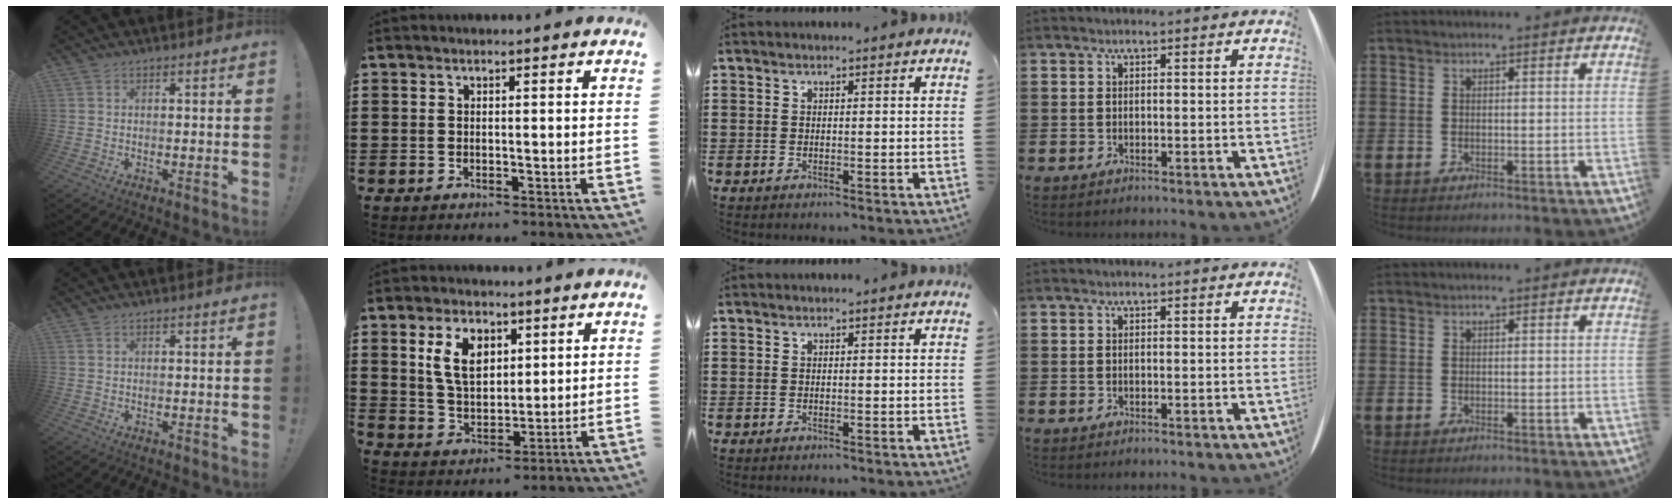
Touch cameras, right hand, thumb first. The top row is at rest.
{"index": {"total": 7.7, "force": [3.0, 4.8, 5.2], "torque": [-0.105, 0.009, 0.051]}}